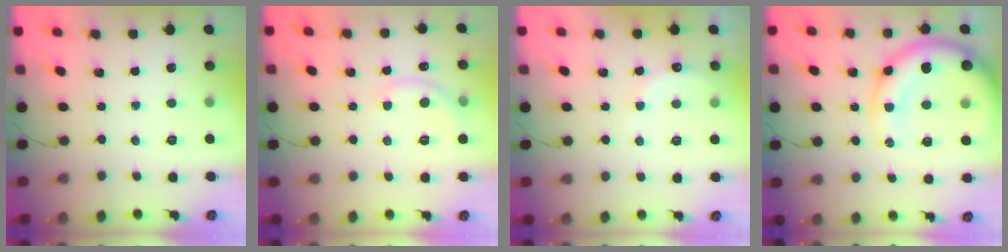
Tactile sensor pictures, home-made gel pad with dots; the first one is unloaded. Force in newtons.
{"total": 3.3, "press": 3.1, "slide": 1.2}
{"total": 7.4, "press": 7.2, "slide": 1.4}
{"total": 14.2, "press": 13.8, "slide": 3.5}